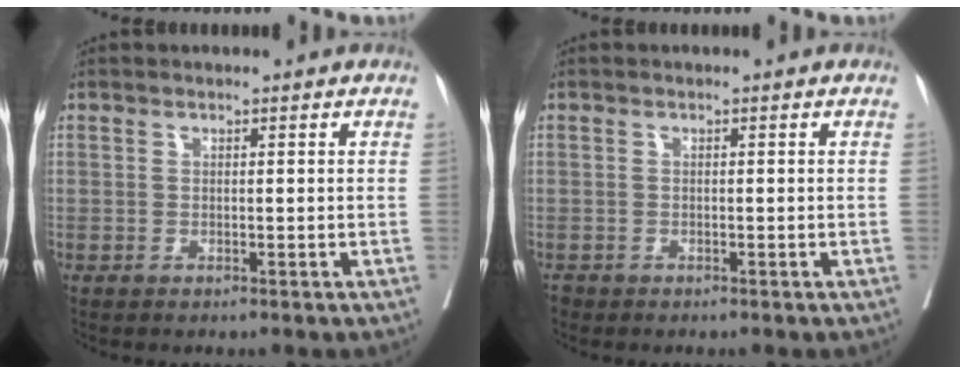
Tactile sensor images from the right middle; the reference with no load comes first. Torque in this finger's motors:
{"motor_torque": [0.00, 0.00, 0.00, 0.00]}